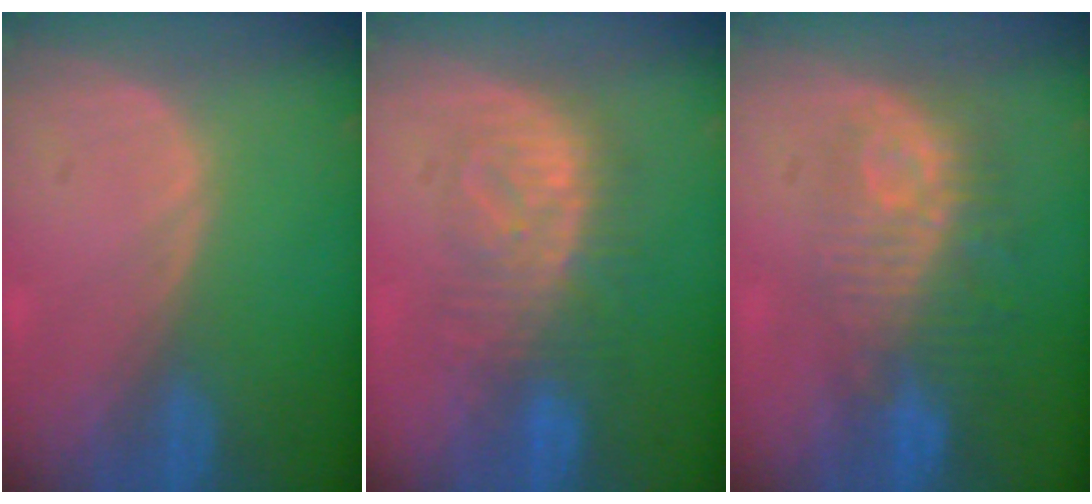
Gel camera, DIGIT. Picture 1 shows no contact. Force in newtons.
{"total": 8.2, "press": 7.9, "slide": 2.1}
{"total": 9.7, "press": 8.7, "slide": 4.2}